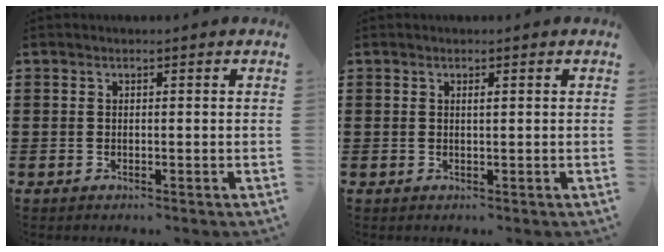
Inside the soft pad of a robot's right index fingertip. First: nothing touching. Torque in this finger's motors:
{"motor_torque": [0.39, 0.38, 0.01, 0.04]}